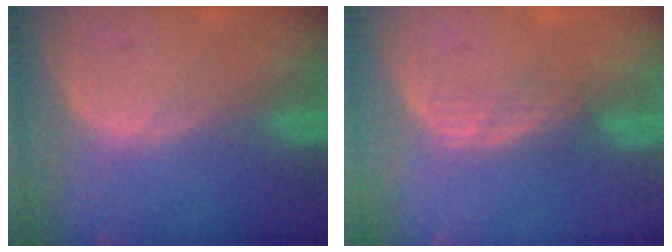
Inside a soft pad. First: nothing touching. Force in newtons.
{"total": 2.4, "press": 2.3, "slide": 0.8}